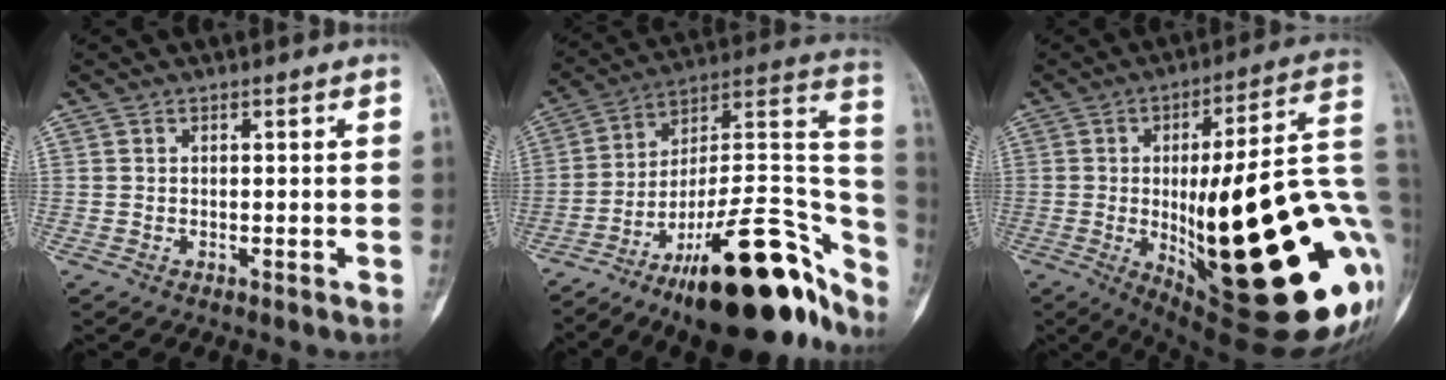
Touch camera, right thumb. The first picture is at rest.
{"total": 30.4, "force": [-17.3, 10.6, 22.7], "torque": [-0.236, 0.106, -0.265]}
{"total": 39.3, "force": [-5.0, 11.4, 37.2], "torque": [-0.447, 0.005, -0.057]}